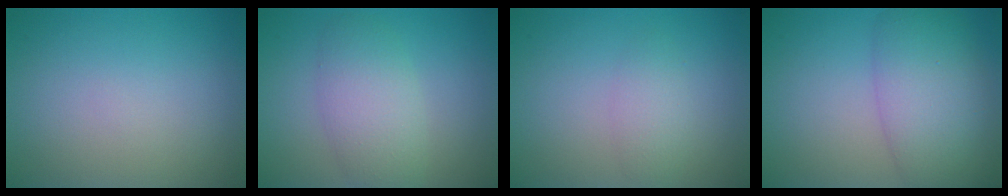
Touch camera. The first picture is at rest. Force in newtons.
{"total": 4.3, "press": 4.3, "slide": 0.4}
{"total": 1.9, "press": 1.9, "slide": 0.1}
{"total": 7.4, "press": 7.4, "slide": 0.1}